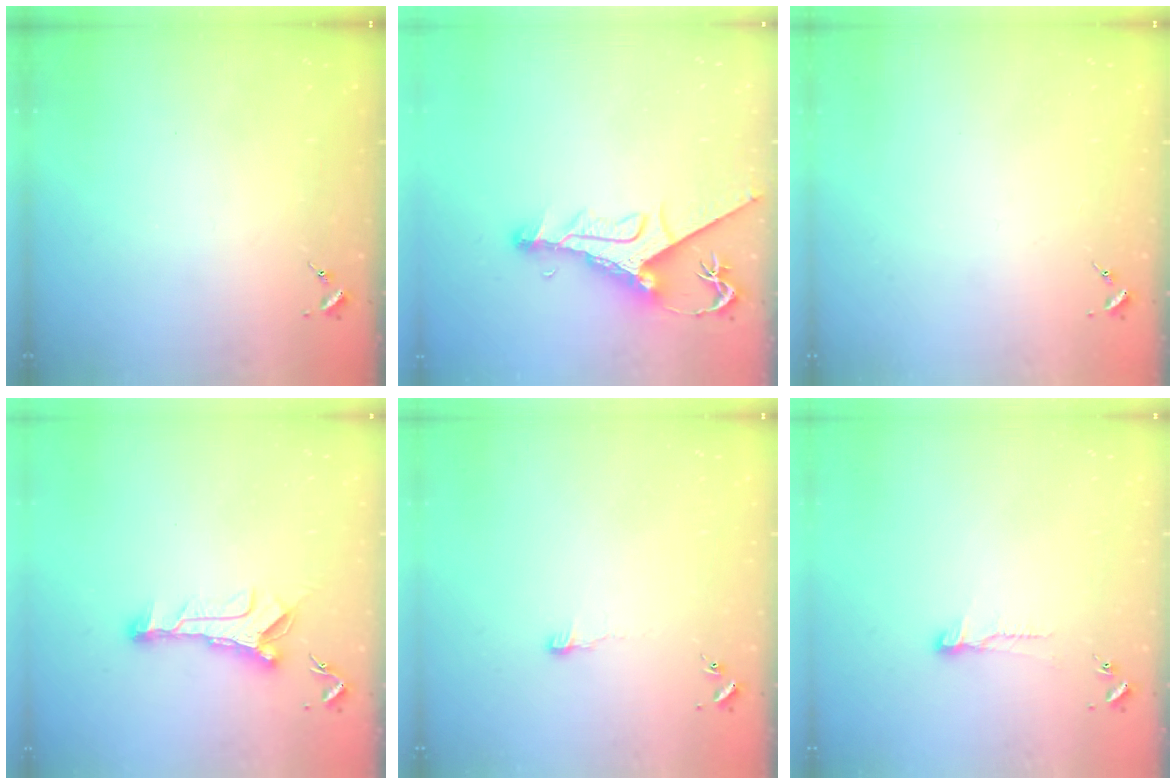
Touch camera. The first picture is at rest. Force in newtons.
{"total": 12.0, "press": 11.9, "slide": 1.3}
{"total": 0.0}
{"total": 10.1, "press": 10.1, "slide": 0.5}
{"total": 3.0, "press": 3.0, "slide": 0.3}
{"total": 7.2, "press": 7.1, "slide": 0.6}